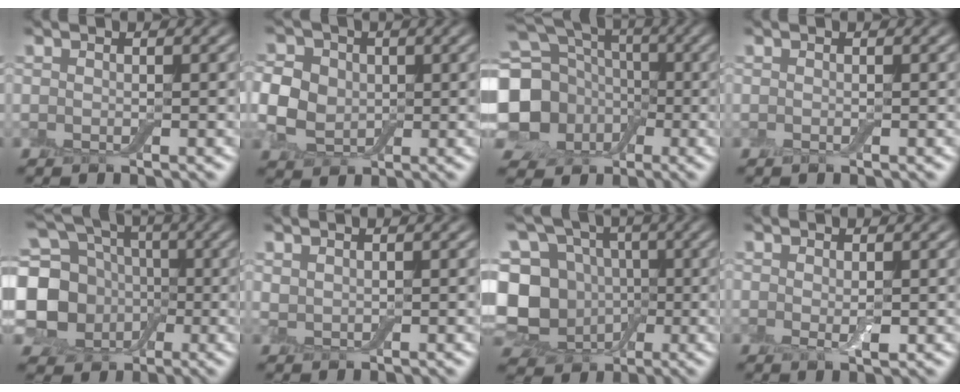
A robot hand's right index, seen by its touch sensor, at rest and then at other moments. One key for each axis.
{"total": 5.8, "fx": 0.3, "fy": 4.9, "fz": 3.1, "tx": -0.073, "ty": 0.011, "tz": -0.007}
{"total": 14.9, "fx": -0.7, "fy": 13.4, "fz": 6.5, "tx": -0.178, "ty": 0.007, "tz": -0.048}
{"total": 0.0}
{"total": 9.5, "fx": -0.3, "fy": 8.2, "fz": 4.8, "tx": -0.112, "ty": -0.011, "tz": -0.015}
{"total": 0.8, "fx": 0.6, "fy": 0.4, "fz": 0.2, "tx": -0.009, "ty": 0.000, "tz": 0.018}
{"total": 11.7, "fx": -0.3, "fy": 10.4, "fz": 5.3, "tx": -0.135, "ty": 0.019, "tz": -0.025}
{"total": 1.2, "fx": 0.1, "fy": 0.4, "fz": 1.1, "tx": -0.021, "ty": -0.002, "tz": 0.002}